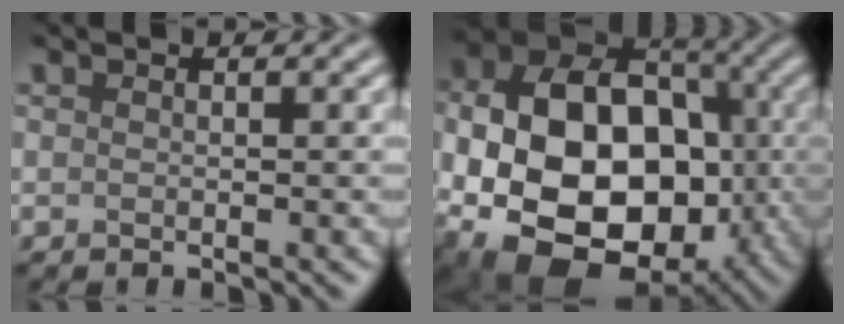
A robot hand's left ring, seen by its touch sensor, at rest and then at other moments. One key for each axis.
{"total": 17.4, "fx": -2.7, "fy": 12.4, "fz": 12.0, "tx": -0.197, "ty": -0.017, "tz": -0.034}